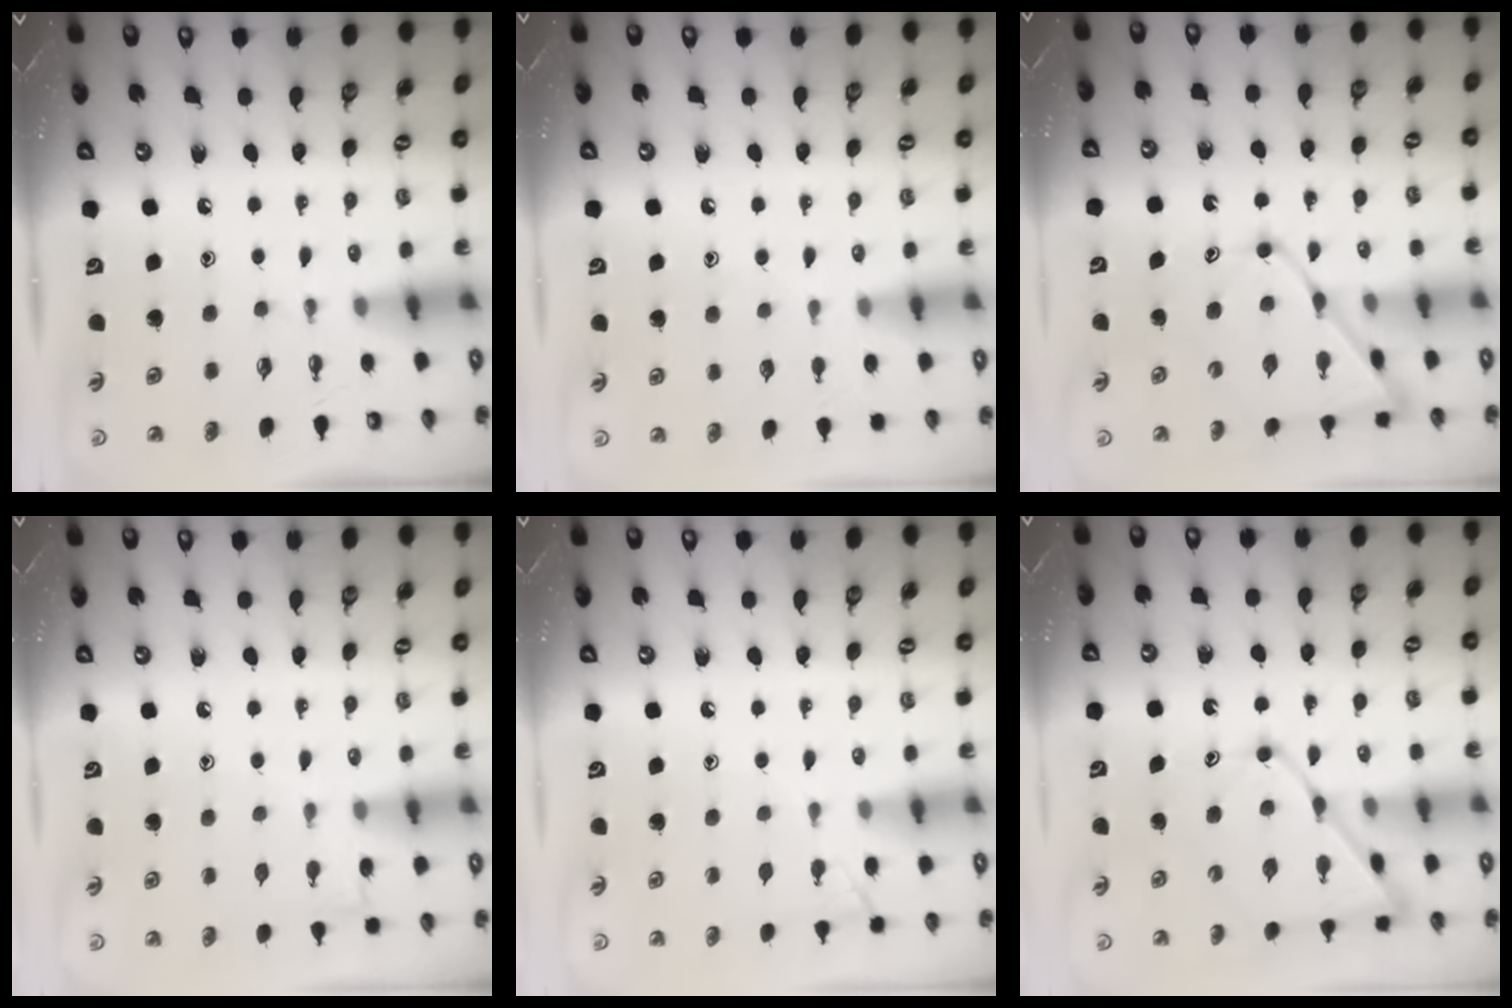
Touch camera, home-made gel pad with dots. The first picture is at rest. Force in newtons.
{"total": 5.0, "press": 5.0, "slide": 0.5}
{"total": 13.4, "press": 13.4, "slide": 1.1}
{"total": 6.2, "press": 6.1, "slide": 0.6}
{"total": 4.9, "press": 4.9, "slide": 0.4}
{"total": 13.4, "press": 13.4, "slide": 1.1}